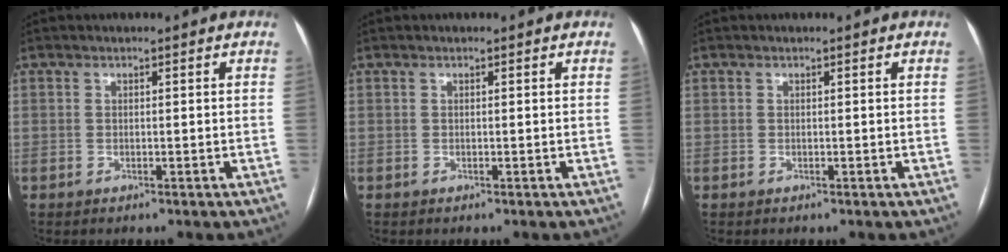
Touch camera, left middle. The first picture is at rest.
{"total": 0.0}
{"total": 0.0}